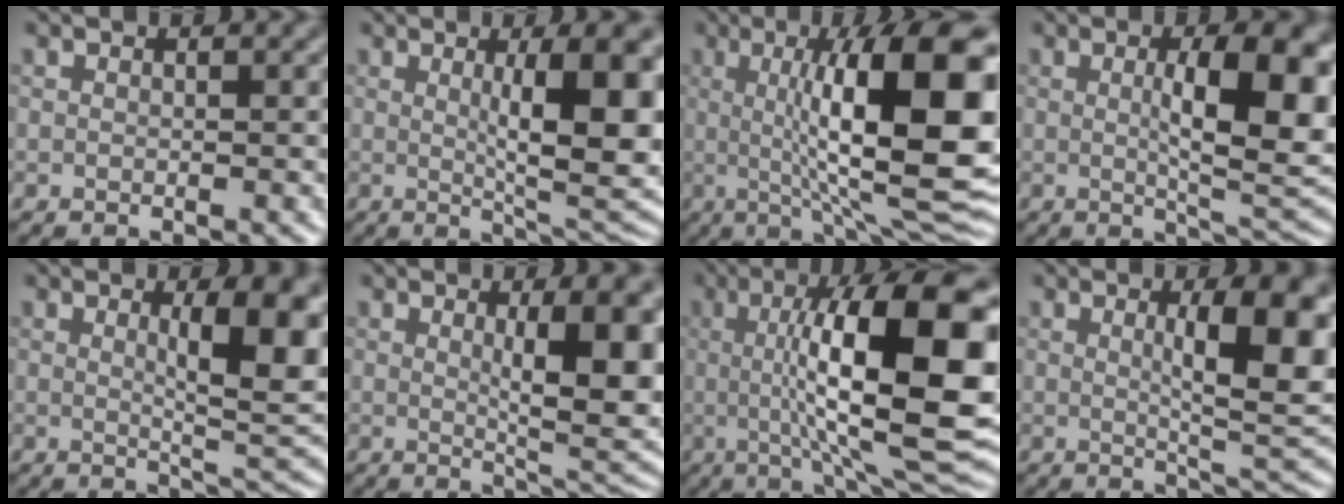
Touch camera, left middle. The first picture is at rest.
{"total": 9.7, "force": [1.3, 2.4, 9.4], "torque": [-0.123, -0.009, 0.025]}
{"total": 14.5, "force": [1.3, 3.3, 14.1], "torque": [-0.180, 0.011, 0.017]}
{"total": 9.9, "force": [1.0, 2.9, 9.5], "torque": [-0.132, -0.003, 0.020]}
{"total": 8.3, "force": [1.8, 2.2, 7.8], "torque": [-0.103, -0.004, 0.033]}
{"total": 8.7, "force": [1.3, 2.3, 8.3], "torque": [-0.112, -0.011, 0.028]}
{"total": 15.3, "force": [1.3, 4.0, 14.7], "torque": [-0.202, 0.006, 0.015]}
{"total": 9.2, "force": [1.6, 2.4, 8.7], "torque": [-0.118, -0.003, 0.031]}